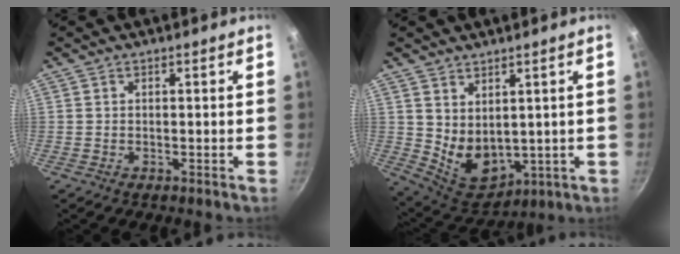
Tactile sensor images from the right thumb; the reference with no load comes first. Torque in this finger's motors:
{"motor_torque": [-0.29, 0.98, 0.40, 0.86, 0.03]}